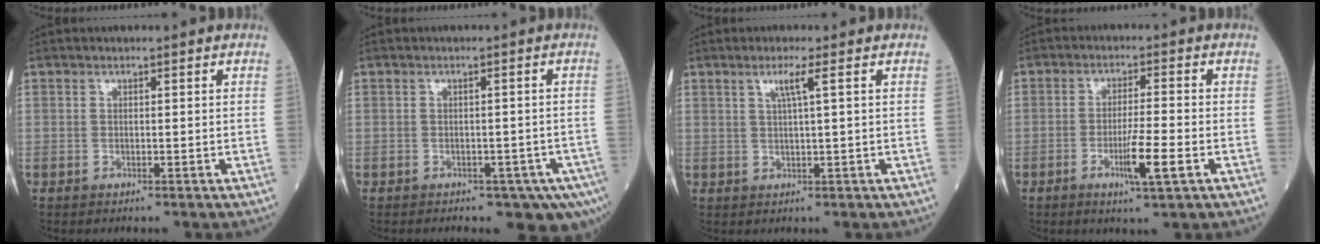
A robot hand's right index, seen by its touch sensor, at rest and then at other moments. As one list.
[{"total": 7.0, "force": [-4.8, 3.3, 4.0], "torque": [-0.028, 0.004, -0.063]}, {"total": 2.7, "force": [1.2, -0.5, 2.4], "torque": [-0.049, 0.000, 0.023]}, {"total": 7.1, "force": [-2.7, 0.0, 6.6], "torque": [-0.117, -0.012, -0.048]}]